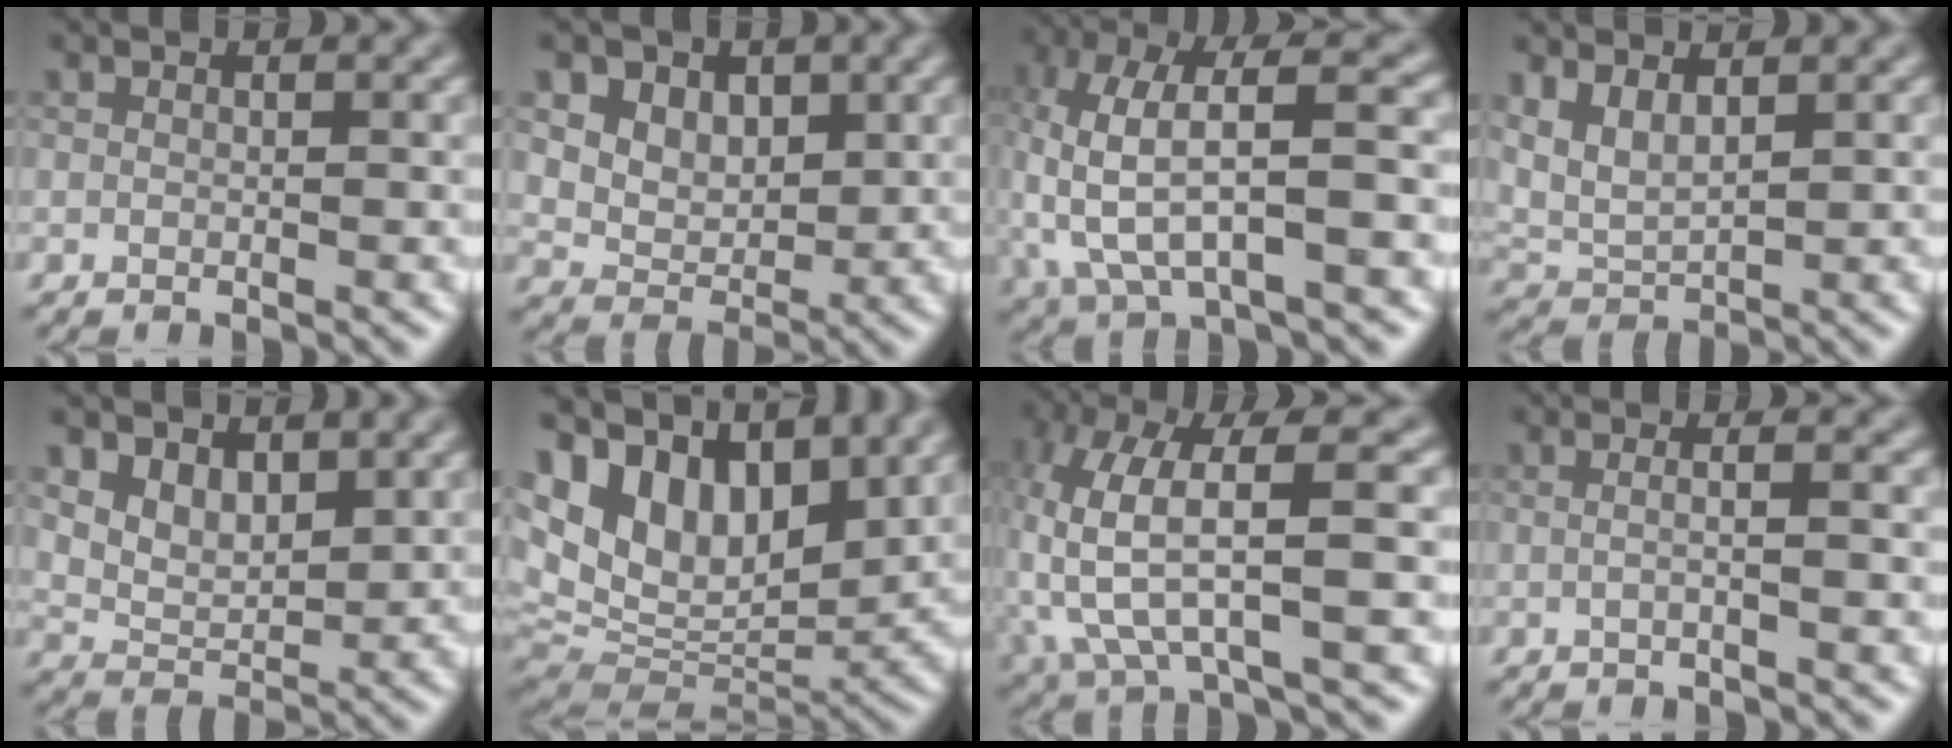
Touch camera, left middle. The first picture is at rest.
{"total": 7.2, "force": [3.5, 5.4, 3.3], "torque": [-0.068, -0.004, 0.064]}
{"total": 7.9, "force": [-0.3, 2.9, 7.3], "torque": [-0.161, 0.017, -0.015]}
{"total": 3.3, "force": [1.6, 1.7, 2.3], "torque": [-0.058, -0.004, 0.037]}
{"total": 3.5, "force": [2.0, 2.3, 1.8], "torque": [-0.039, -0.014, 0.037]}
{"total": 13.4, "force": [7.5, 7.2, 8.5], "torque": [-0.190, 0.031, 0.131]}
{"total": 8.6, "force": [0.2, 2.8, 8.1], "torque": [-0.181, 0.010, -0.001]}
{"total": 2.6, "force": [0.2, 1.1, 2.4], "torque": [-0.011, 0.000, -0.020]}